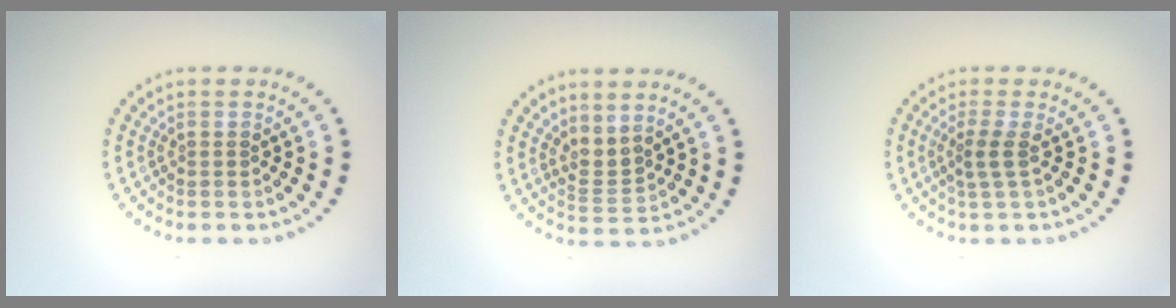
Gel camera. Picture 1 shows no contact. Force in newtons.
{"total": 1.9, "press": 1.3, "slide": 1.4}
{"total": 1.9, "press": 1.3, "slide": 1.3}